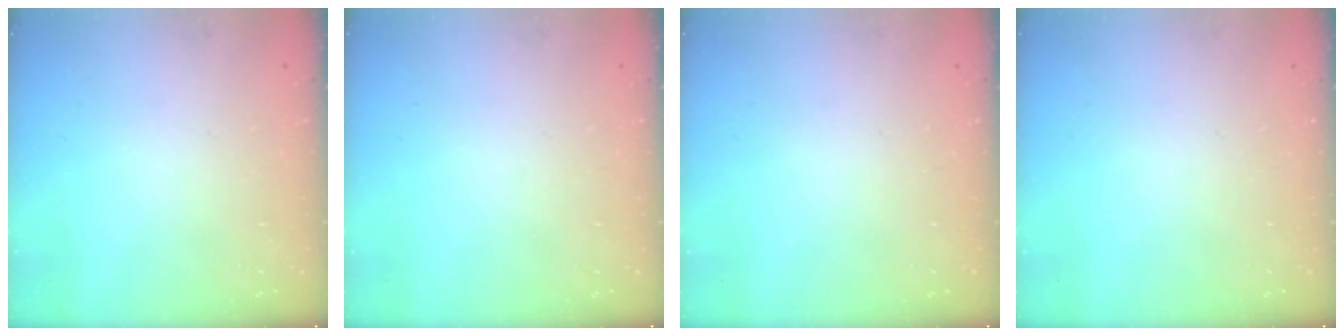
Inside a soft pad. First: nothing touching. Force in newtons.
{"total": 0.0}
{"total": 0.0}
{"total": 0.0}